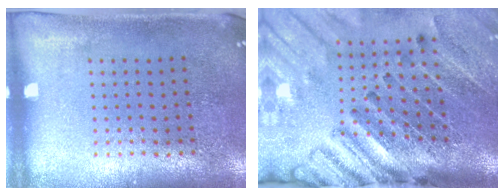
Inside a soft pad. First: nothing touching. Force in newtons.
{"total": 4.7, "press": 3.4, "slide": 3.2}